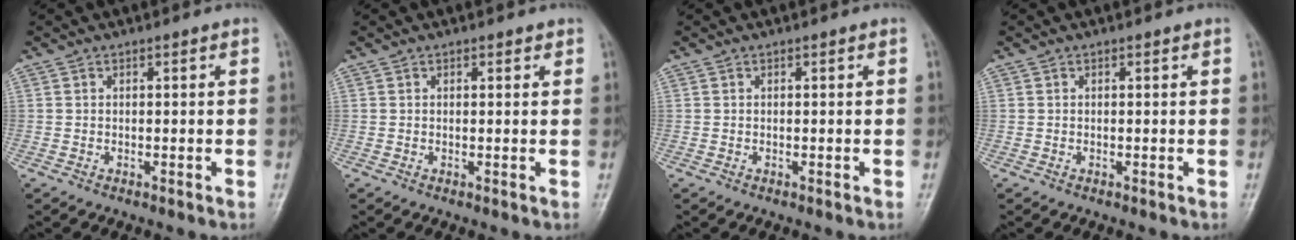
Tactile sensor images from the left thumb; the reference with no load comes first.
{"total": 0.9, "force": [0.6, 0.5, 0.4], "torque": [0.002, -0.003, 0.003]}
{"total": 0.0}
{"total": 0.0}